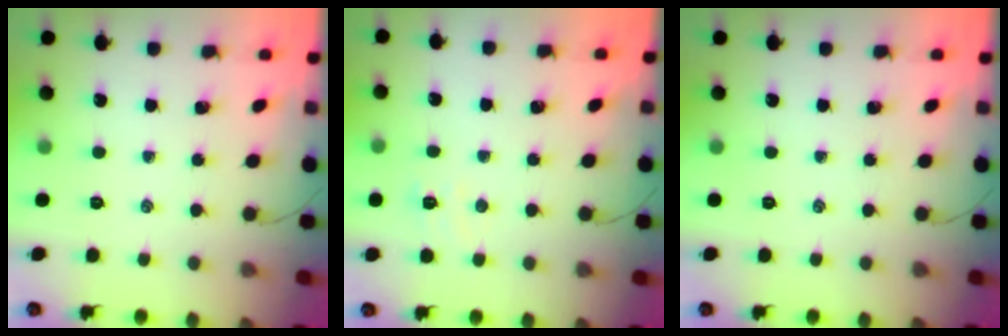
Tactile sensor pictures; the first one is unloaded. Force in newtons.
{"total": 3.8, "press": 3.6, "slide": 1.1}
{"total": 0.0}